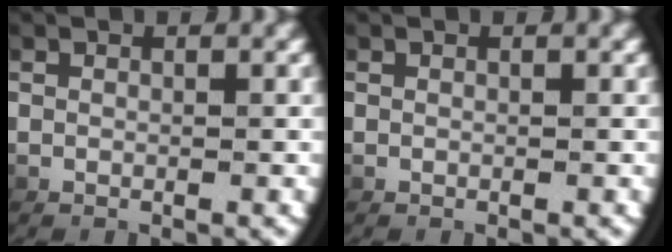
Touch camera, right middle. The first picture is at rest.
{"total": 0.0}